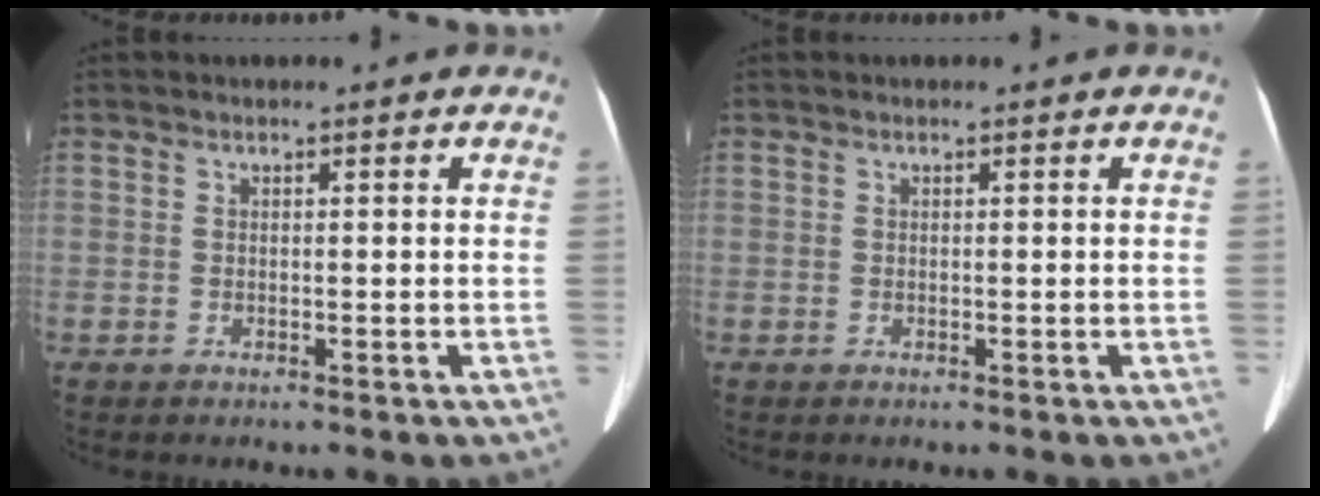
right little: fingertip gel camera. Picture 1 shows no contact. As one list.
[{"total": 0.0}]